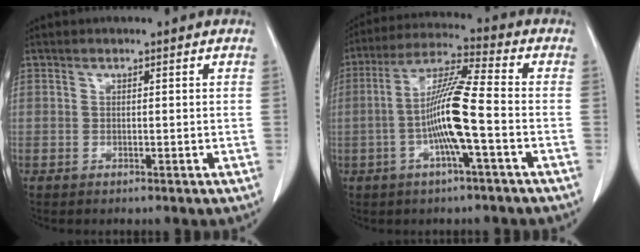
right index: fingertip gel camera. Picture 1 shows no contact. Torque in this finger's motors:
{"motor_torque": [1.39, -0.75, 0.40, 0.16]}